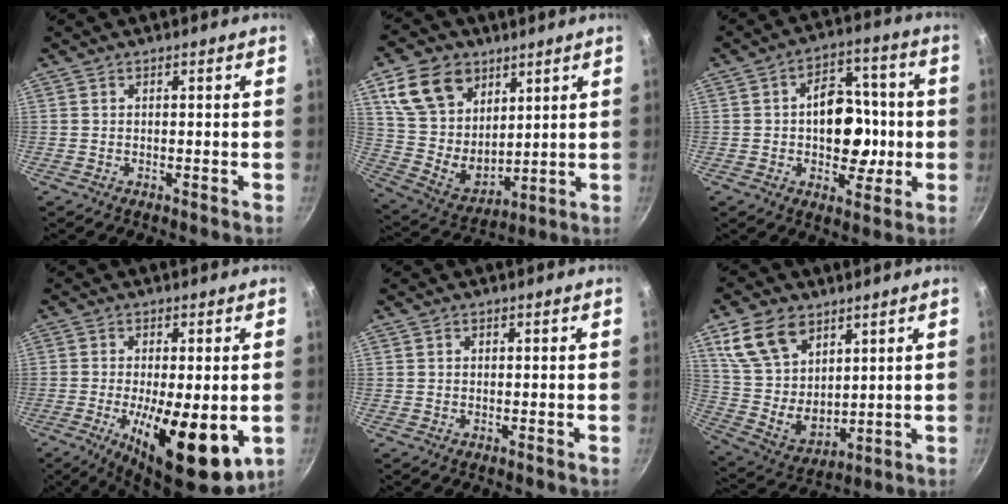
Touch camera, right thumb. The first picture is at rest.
{"total": 16.7, "force": [8.2, 11.8, 8.5], "torque": [-0.125, -0.034, 0.168]}
{"total": 13.5, "force": [-0.7, 8.9, 10.2], "torque": [-0.102, 0.029, -0.008]}
{"total": 17.5, "force": [-4.7, 6.3, 15.6], "torque": [-0.219, -0.025, -0.051]}
{"total": 0.6, "force": [0.2, 0.5, 0.3], "torque": [0.000, 0.000, 0.003]}
{"total": 14.8, "force": [7.8, 9.5, 8.2], "torque": [-0.126, -0.037, 0.168]}